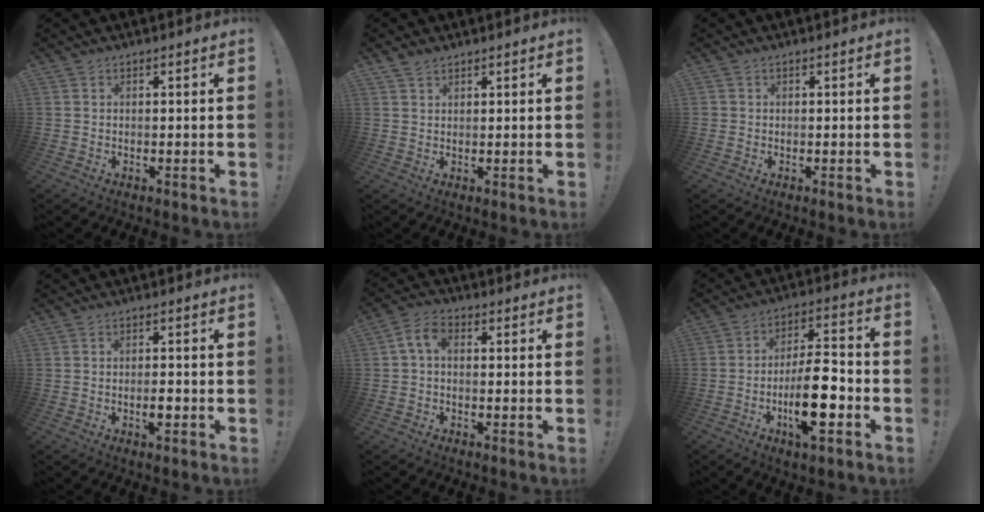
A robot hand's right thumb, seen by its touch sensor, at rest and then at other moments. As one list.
[{"total": 2.2, "force": [1.9, 0.9, 0.8], "torque": [-0.017, -0.008, 0.036]}, {"total": 0.7, "force": [0.0, 0.7, 0.1], "torque": [-0.002, 0.001, 0.001]}, {"total": 2.8, "force": [-1.2, 1.1, 2.3], "torque": [-0.031, 0.005, -0.021]}, {"total": 5.4, "force": [0.5, 3.2, 4.3], "torque": [-0.095, 0.005, 0.010]}, {"total": 15.7, "force": [-5.5, 5.3, 13.7], "torque": [-0.233, 0.016, -0.091]}]